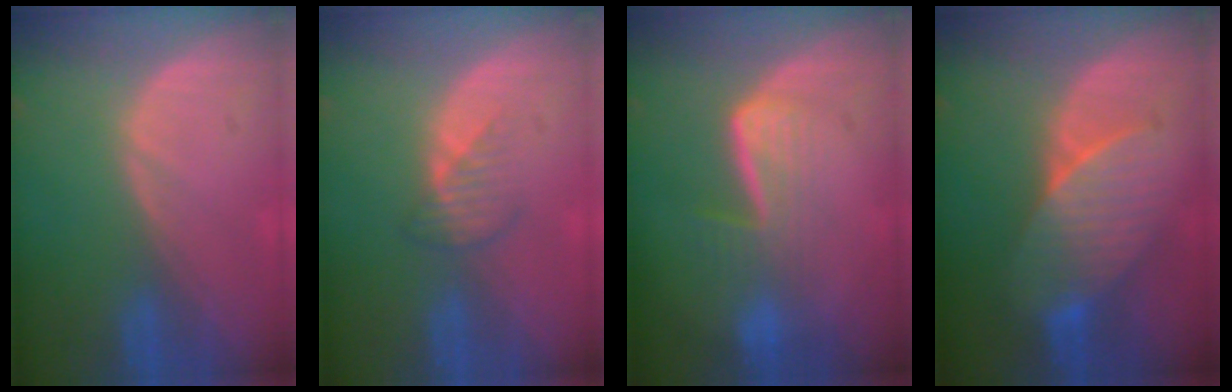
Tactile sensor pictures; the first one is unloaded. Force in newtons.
{"total": 2.5, "press": 2.5, "slide": 0.4}
{"total": 6.7, "press": 5.7, "slide": 3.6}
{"total": 7.1, "press": 7.0, "slide": 1.4}